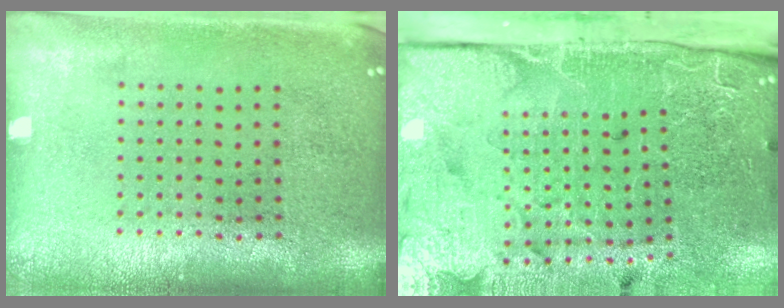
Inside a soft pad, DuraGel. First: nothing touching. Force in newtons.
{"total": 4.9, "press": 4.0, "slide": 3.0}